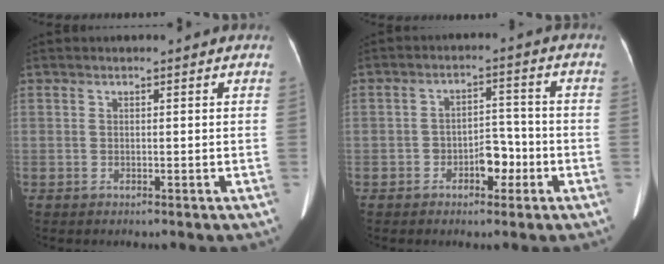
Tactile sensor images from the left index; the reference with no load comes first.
{"total": 4.7, "force": [-2.2, 2.7, 3.1], "torque": [-0.047, 0.014, -0.036]}